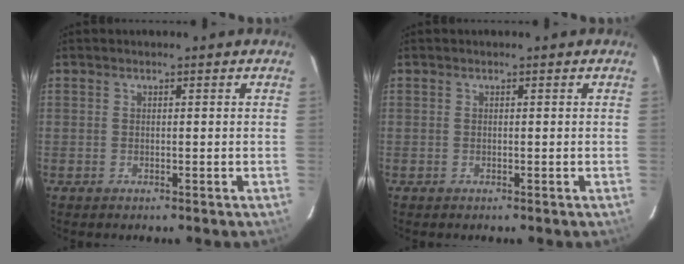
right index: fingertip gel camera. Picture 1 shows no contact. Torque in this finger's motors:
{"motor_torque": [0.00, 0.00, 0.00, 0.00]}